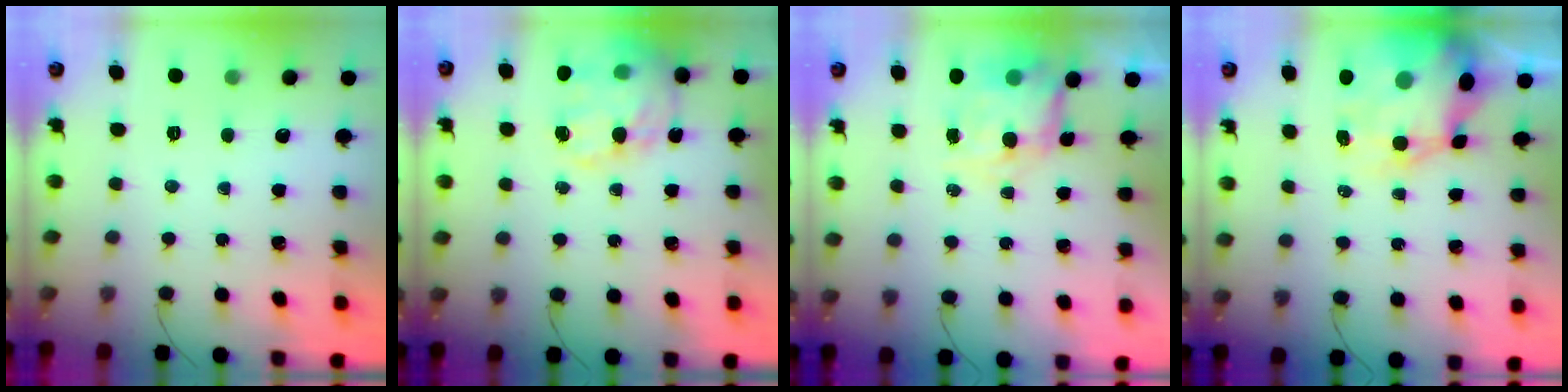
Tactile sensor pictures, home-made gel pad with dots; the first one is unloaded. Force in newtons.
{"total": 20.7, "press": 20.2, "slide": 4.2}
{"total": 9.4, "press": 9.1, "slide": 2.4}
{"total": 8.7, "press": 8.3, "slide": 2.7}